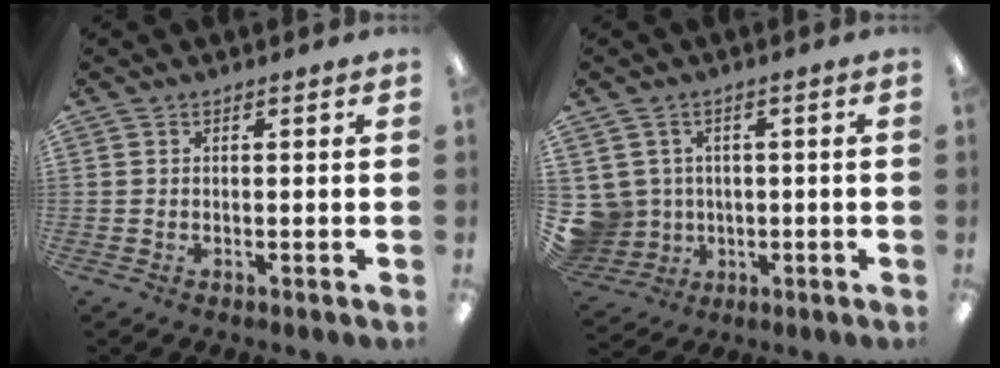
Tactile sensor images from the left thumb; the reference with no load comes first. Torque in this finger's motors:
{"motor_torque": [-0.01, 0.13, -0.18, 0.07, 0.03]}